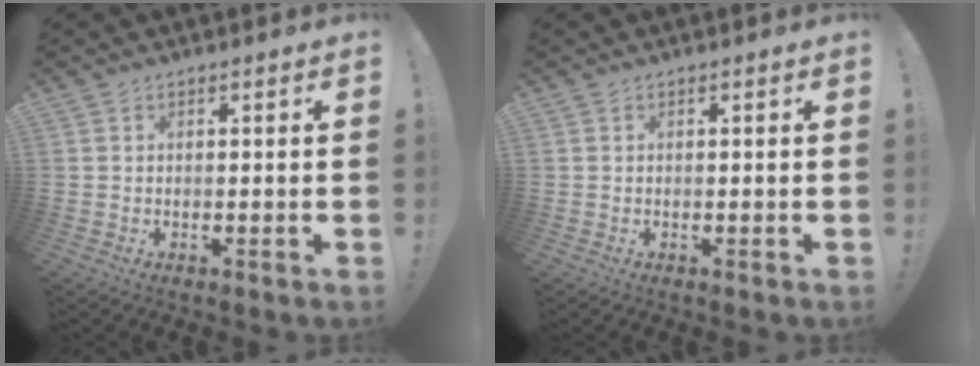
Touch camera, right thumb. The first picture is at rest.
{"total": 0.0}